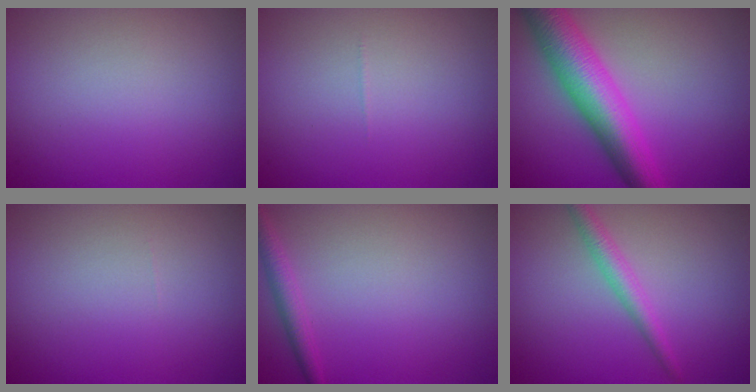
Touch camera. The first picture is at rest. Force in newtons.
{"total": 0.0}
{"total": 7.7, "press": 7.7, "slide": 0.1}
{"total": 0.0}
{"total": 1.8, "press": 1.8, "slide": 0.1}
{"total": 2.3, "press": 2.3, "slide": 0.0}